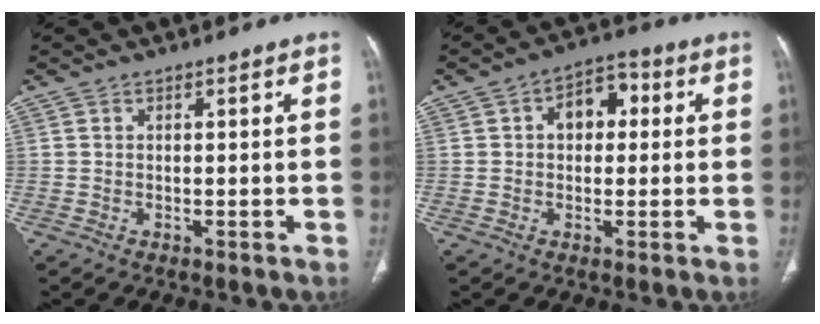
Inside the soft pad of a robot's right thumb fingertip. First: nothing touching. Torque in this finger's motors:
{"motor_torque": [0.76, 1.17, 0.64, 0.34, 0.07]}